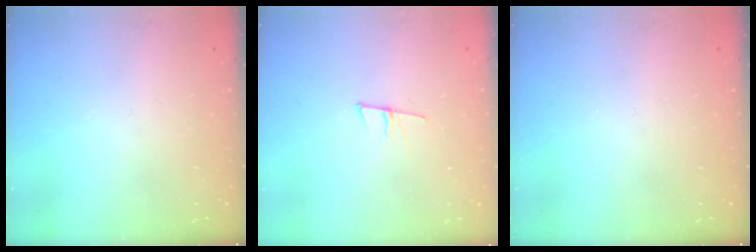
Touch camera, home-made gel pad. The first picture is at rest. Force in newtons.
{"total": 6.3, "press": 5.6, "slide": 2.9}
{"total": 0.0}